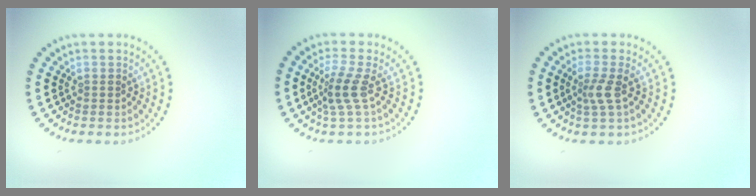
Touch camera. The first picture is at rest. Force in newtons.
{"total": 2.5, "press": 1.8, "slide": 1.7}
{"total": 1.9, "press": 1.3, "slide": 1.4}